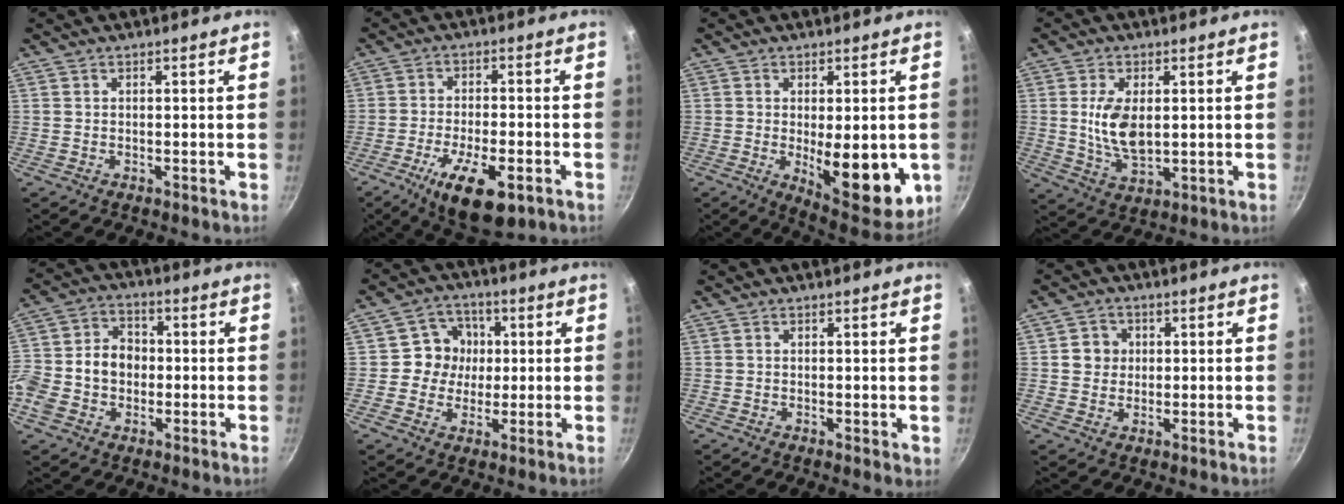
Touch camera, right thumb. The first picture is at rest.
{"total": 13.2, "force": [-6.0, 5.0, 10.7], "torque": [-0.174, 0.012, -0.093]}
{"total": 15.4, "force": [-2.2, 6.3, 13.9], "torque": [-0.152, -0.017, -0.016]}
{"total": 8.9, "force": [1.1, 4.8, 7.4], "torque": [-0.139, -0.012, 0.026]}
{"total": 13.2, "force": [-1.5, 10.3, 8.1], "torque": [-0.132, 0.031, -0.041]}
{"total": 7.7, "force": [0.6, 7.3, 2.3], "torque": [0.010, 0.007, -0.005]}
{"total": 0.5, "force": [0.2, 0.2, 0.4], "torque": [-0.004, 0.000, 0.002]}
{"total": 4.3, "force": [0.6, 4.0, 1.3], "torque": [0.007, 0.005, 0.004]}